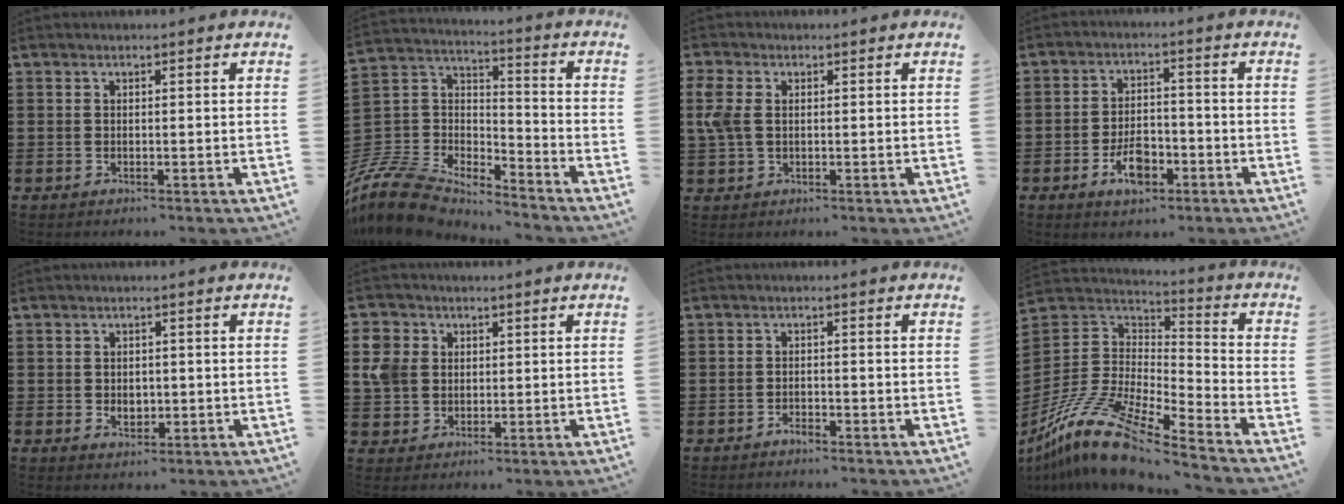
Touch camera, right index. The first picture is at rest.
{"total": 10.1, "force": [-9.1, 3.3, 2.7], "torque": [-0.099, -0.003, -0.190]}
{"total": 4.3, "force": [0.7, 2.7, 3.2], "torque": [-0.098, -0.001, 0.003]}
{"total": 6.0, "force": [-2.9, 3.0, 4.4], "torque": [-0.082, 0.003, -0.057]}
{"total": 2.1, "force": [-0.1, 1.6, 1.3], "torque": [-0.028, 0.008, -0.003]}
{"total": 5.9, "force": [1.1, 5.2, 2.5], "torque": [-0.087, 0.012, 0.016]}
{"total": 1.4, "force": [-1.2, 0.4, 0.5], "torque": [-0.013, -0.002, -0.024]}
{"total": 14.2, "force": [-10.7, 3.3, 8.8], "torque": [-0.202, 0.014, -0.209]}